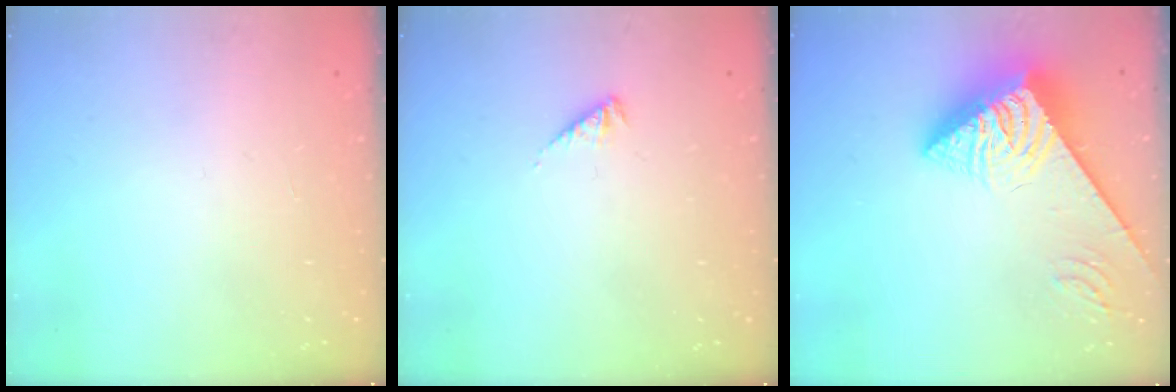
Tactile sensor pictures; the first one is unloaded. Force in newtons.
{"total": 1.9, "press": 1.9, "slide": 0.4}
{"total": 7.1, "press": 7.1, "slide": 0.9}